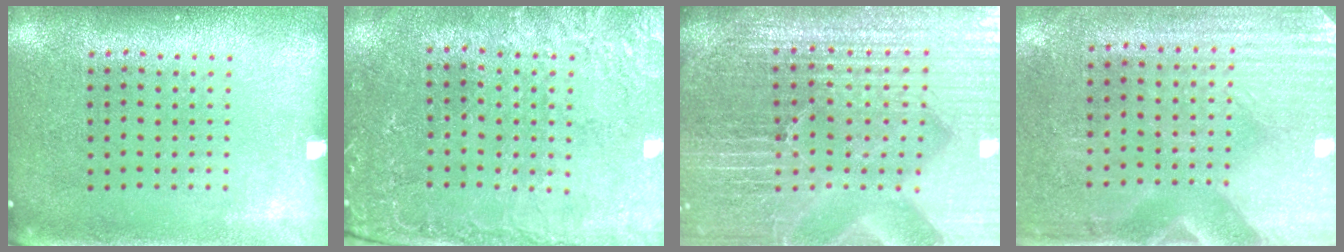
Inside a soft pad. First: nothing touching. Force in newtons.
{"total": 0.6, "press": 0.4, "slide": 0.4}
{"total": 6.8, "press": 6.0, "slide": 3.3}
{"total": 3.0, "press": 2.6, "slide": 1.5}